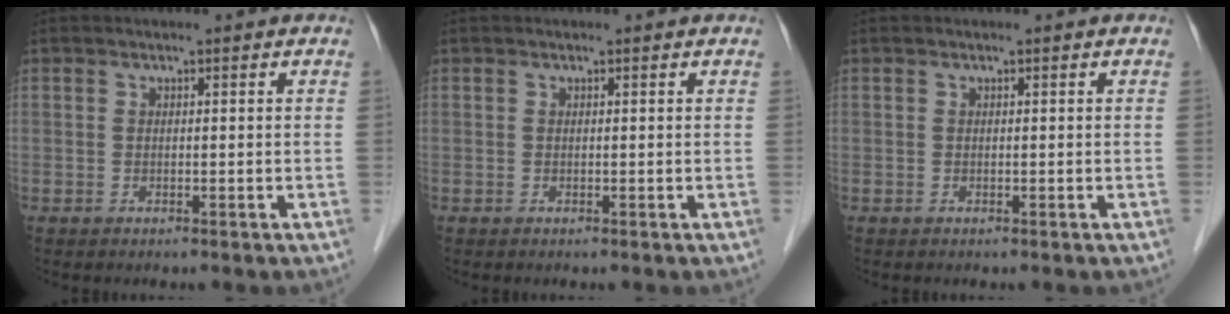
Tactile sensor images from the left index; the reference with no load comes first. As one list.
[{"total": 0.0}, {"total": 0.0}]